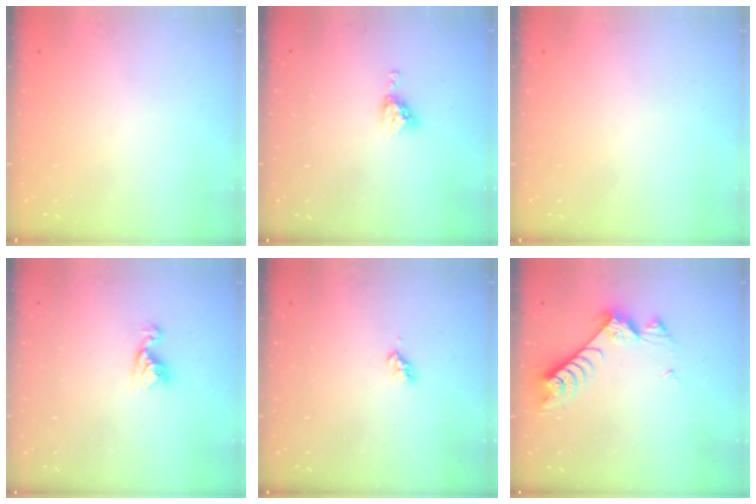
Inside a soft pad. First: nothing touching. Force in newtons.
{"total": 6.4, "press": 6.4, "slide": 0.4}
{"total": 0.0}
{"total": 6.9, "press": 6.9, "slide": 0.7}
{"total": 3.1, "press": 3.1, "slide": 0.4}
{"total": 7.7, "press": 7.6, "slide": 1.2}